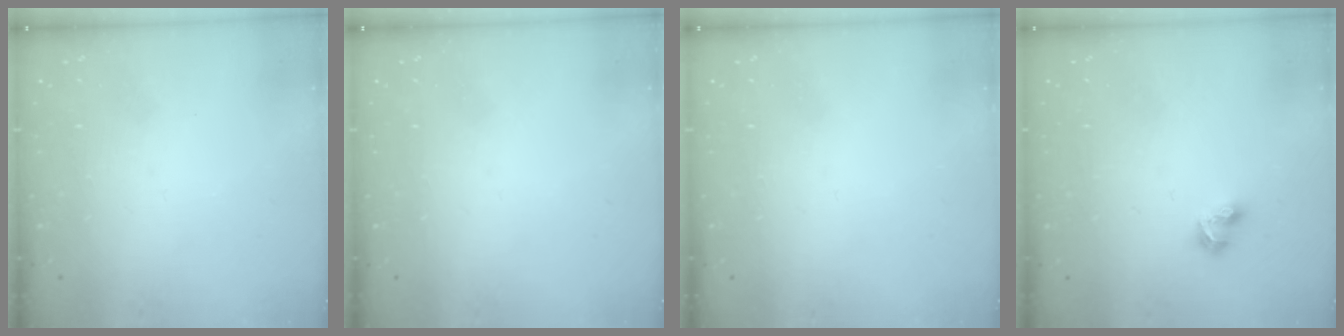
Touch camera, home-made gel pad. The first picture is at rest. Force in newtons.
{"total": 0.0}
{"total": 0.0}
{"total": 3.7, "press": 3.7, "slide": 0.4}